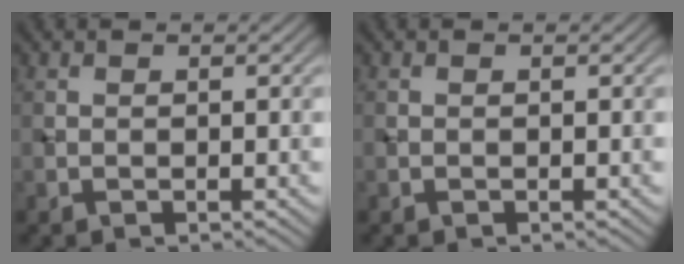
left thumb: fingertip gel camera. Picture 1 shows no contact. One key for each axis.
{"total": 0.0}